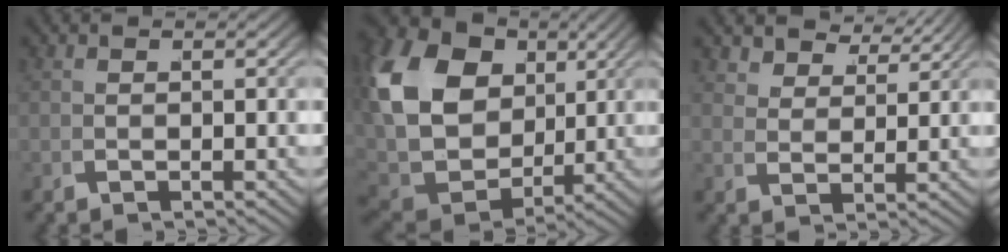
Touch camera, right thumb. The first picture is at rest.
{"total": 17.7, "force": [2.2, 14.0, 10.6], "torque": [-0.265, -0.042, 0.048]}
{"total": 4.1, "force": [3.9, 0.7, 0.9], "torque": [-0.014, 0.006, 0.073]}